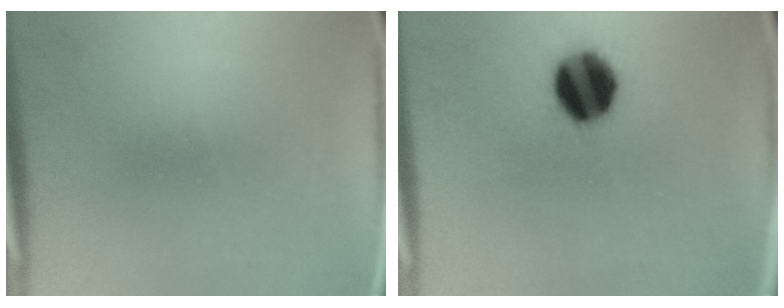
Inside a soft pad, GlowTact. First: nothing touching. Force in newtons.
{"total": 14.3}